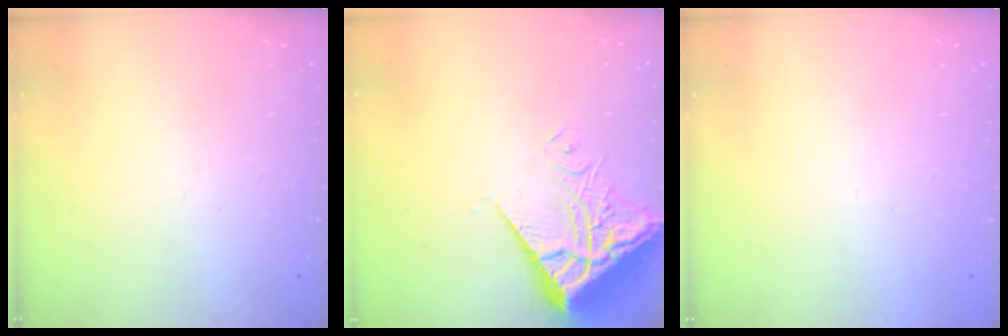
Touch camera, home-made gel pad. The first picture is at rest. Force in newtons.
{"total": 7.5, "press": 7.4, "slide": 1.0}
{"total": 1.6, "press": 1.5, "slide": 0.1}